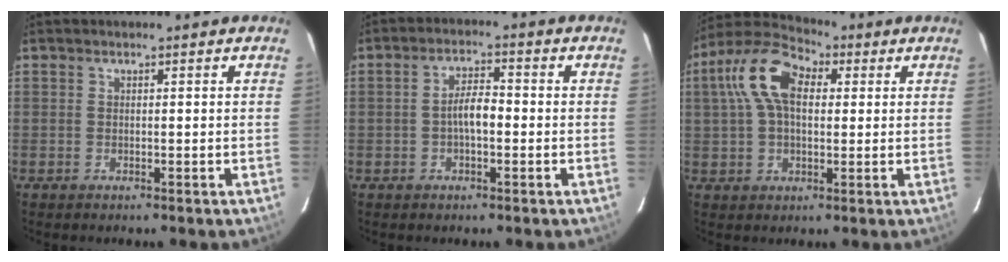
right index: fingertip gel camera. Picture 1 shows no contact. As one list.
[{"total": 4.2, "force": [-0.8, 1.6, 3.8], "torque": [-0.071, 0.011, -0.014]}, {"total": 12.8, "force": [3.0, 7.5, 10.0], "torque": [-0.202, 0.036, 0.045]}]